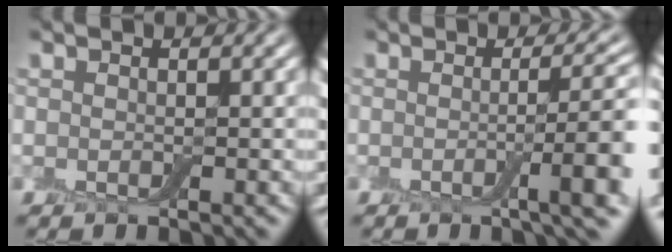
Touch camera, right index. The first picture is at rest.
{"total": 5.4, "force": [-0.8, 1.0, 5.3], "torque": [-0.070, 0.002, -0.015]}